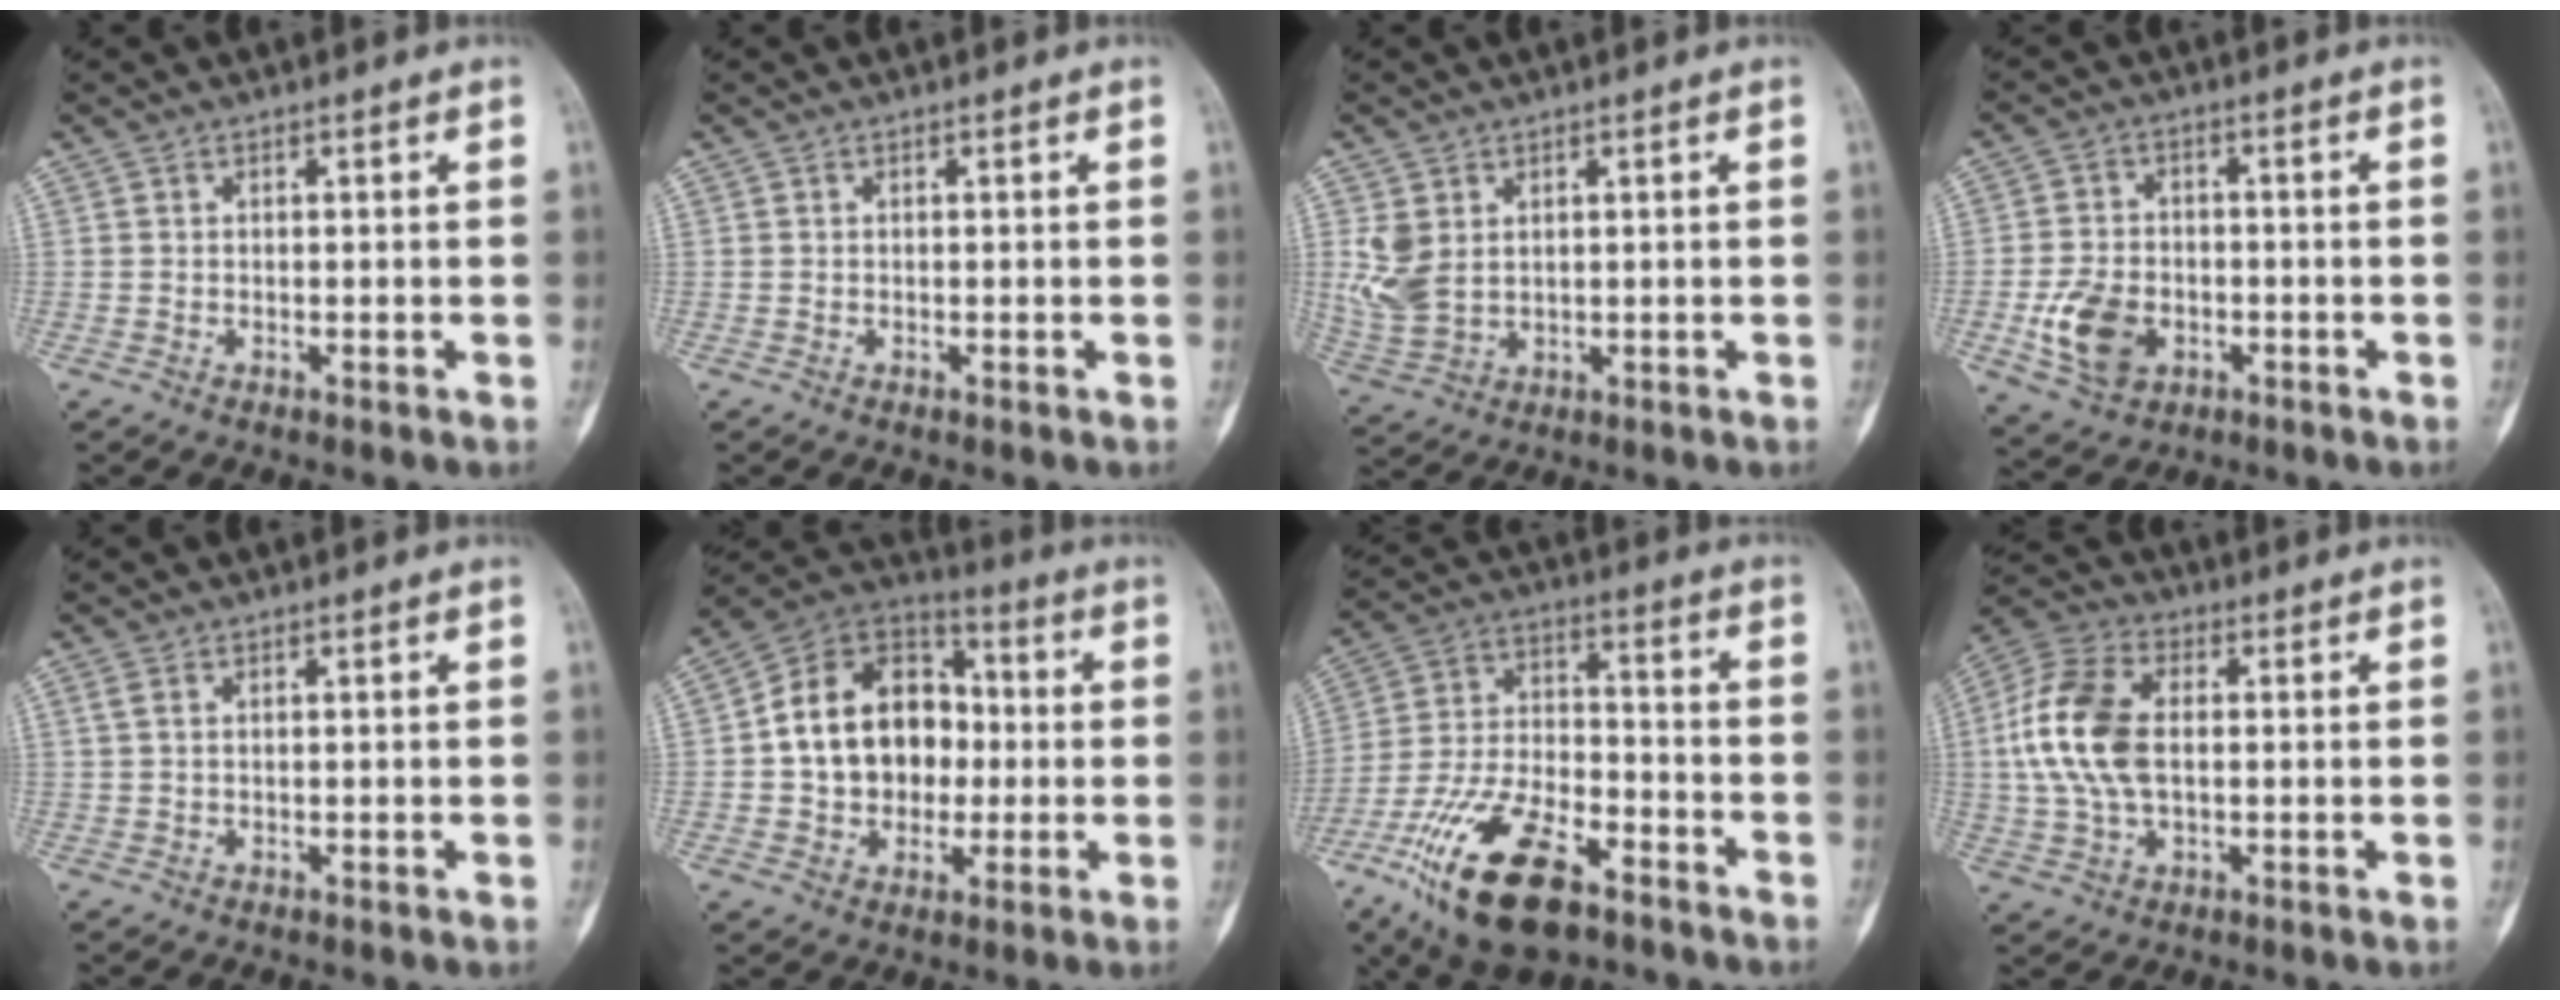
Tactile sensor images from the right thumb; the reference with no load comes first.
{"total": 0.0}
{"total": 6.8, "force": [1.8, 4.9, 4.4], "torque": [-0.095, -0.006, 0.053]}
{"total": 9.3, "force": [-2.7, 6.6, 6.0], "torque": [-0.101, 0.009, -0.044]}
{"total": 1.5, "force": [0.6, 0.8, 1.0], "torque": [-0.030, 0.006, 0.018]}
{"total": 17.8, "force": [0.0, 13.7, 11.2], "torque": [-0.140, 0.031, -0.003]}
{"total": 19.2, "force": [-11.0, 8.5, 13.3], "torque": [-0.257, 0.047, -0.198]}
{"total": 14.5, "force": [0.9, 8.7, 11.6], "torque": [-0.245, 0.018, 0.013]}